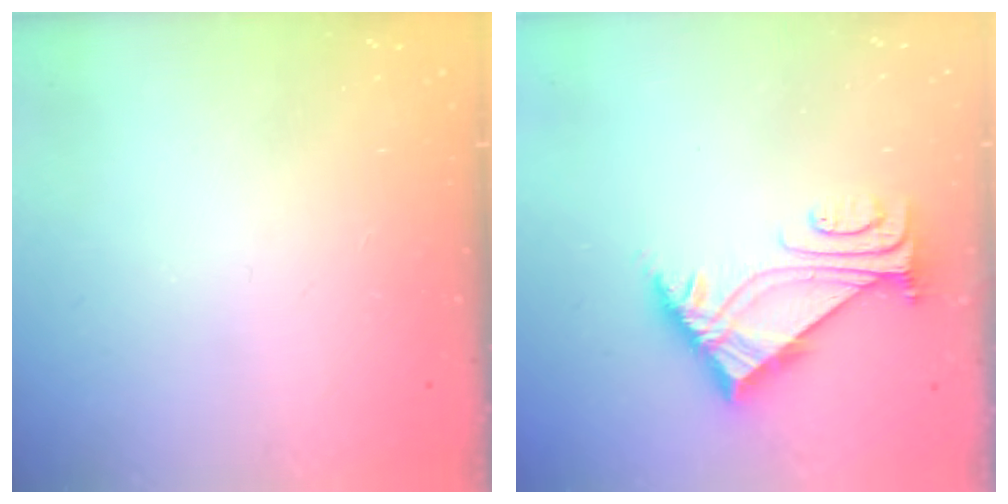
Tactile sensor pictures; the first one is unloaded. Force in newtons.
{"total": 5.5, "press": 5.3, "slide": 1.1}